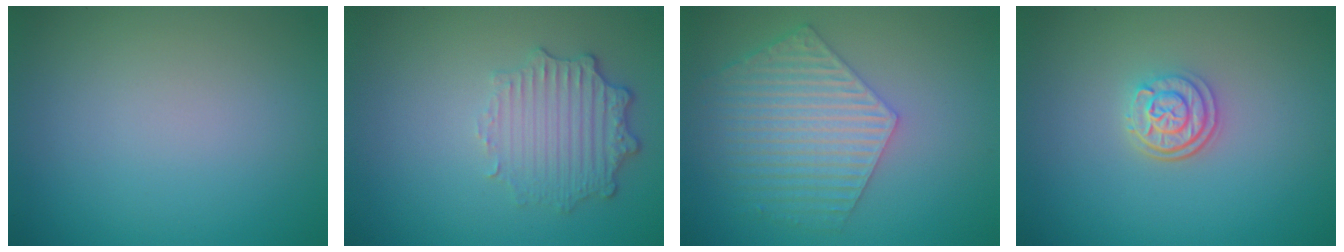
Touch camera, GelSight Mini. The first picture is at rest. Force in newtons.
{"total": 3.5, "press": 2.9, "slide": 2.1}
{"total": 6.2, "press": 4.9, "slide": 3.9}
{"total": 2.8, "press": 2.4, "slide": 1.4}